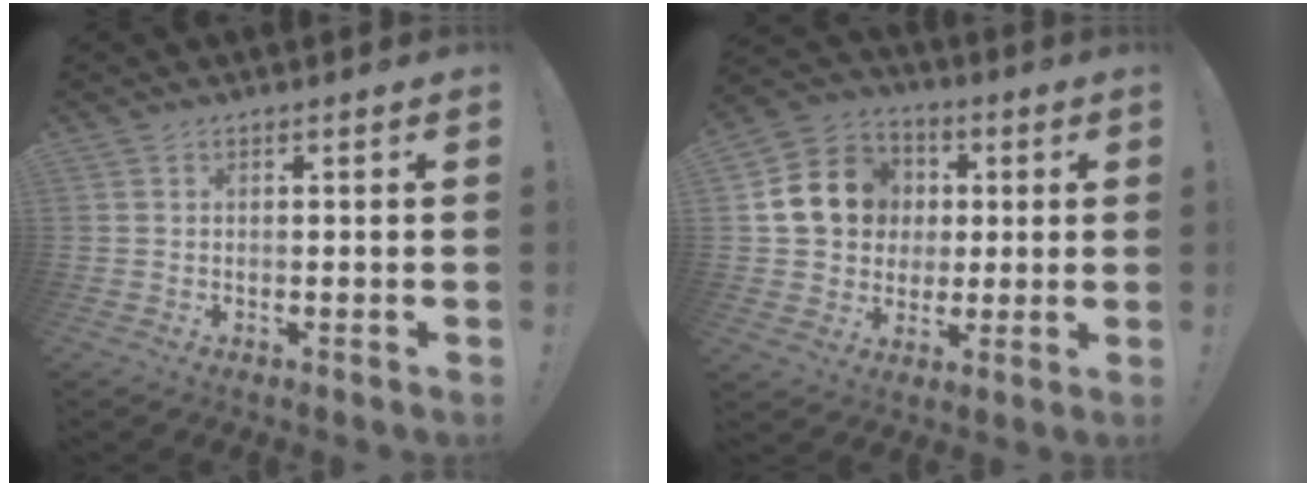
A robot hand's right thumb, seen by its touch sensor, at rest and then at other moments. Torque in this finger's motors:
{"motor_torque": [1.44, 1.63, 0.60, -0.07, 0.14]}